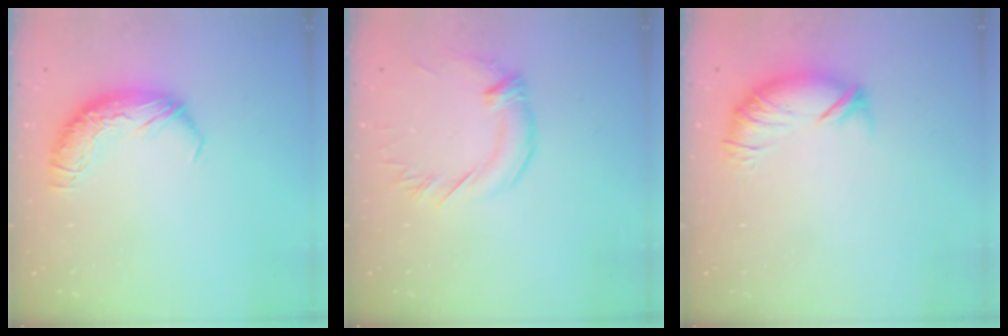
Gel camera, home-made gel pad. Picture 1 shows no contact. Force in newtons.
{"total": 1.4, "press": 1.2, "slide": 0.7}
{"total": 3.8, "press": 3.4, "slide": 1.8}